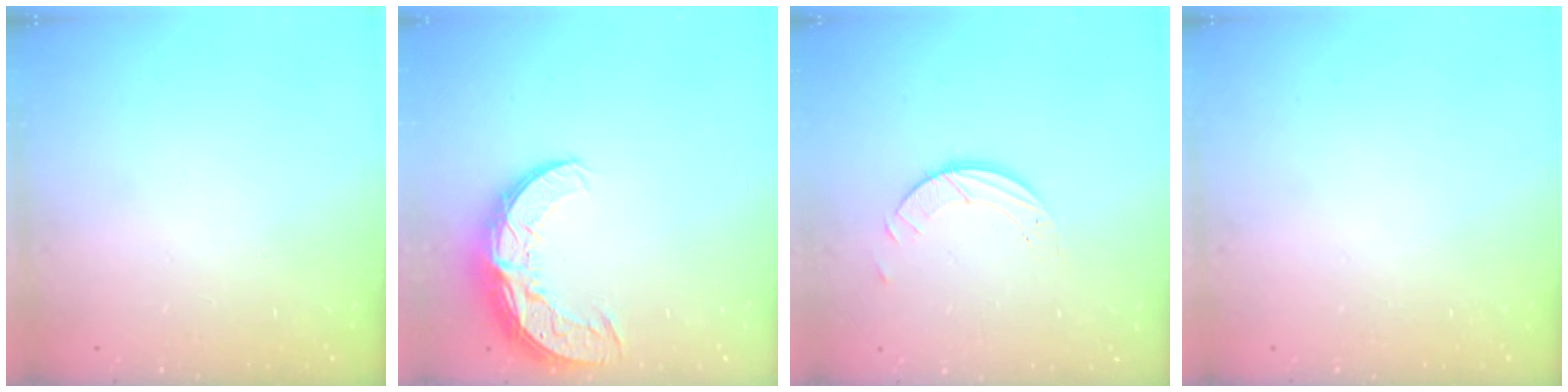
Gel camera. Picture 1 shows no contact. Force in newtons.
{"total": 11.0, "press": 10.9, "slide": 0.8}
{"total": 3.9, "press": 3.9, "slide": 0.1}
{"total": 0.0}